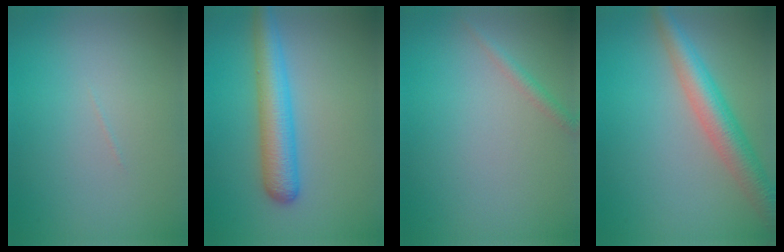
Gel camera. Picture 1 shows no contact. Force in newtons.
{"total": 4.8, "press": 4.8, "slide": 0.2}
{"total": 1.2, "press": 1.2, "slide": 0.0}
{"total": 5.2, "press": 5.2, "slide": 0.2}